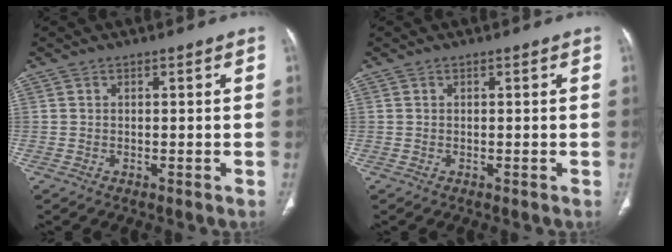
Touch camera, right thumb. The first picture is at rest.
{"total": 0.0}